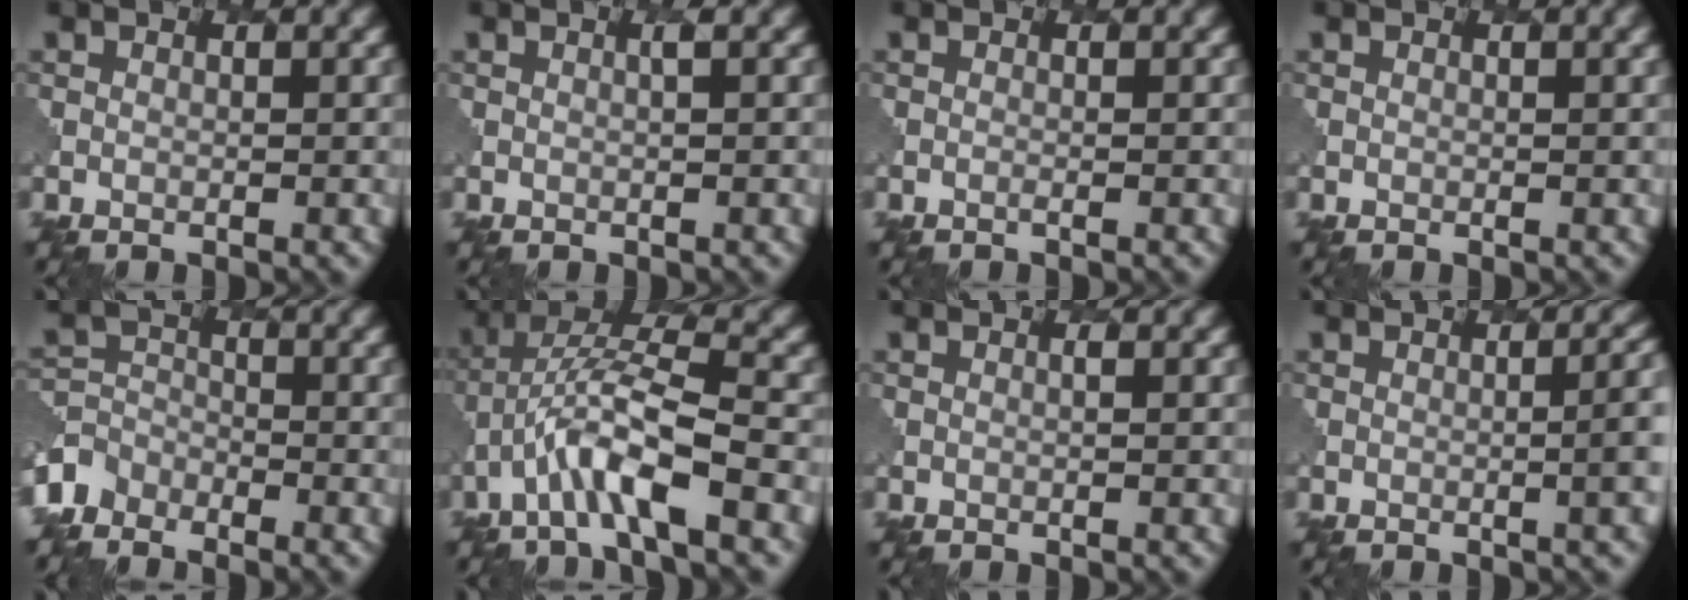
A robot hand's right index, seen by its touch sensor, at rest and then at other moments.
{"total": 1.0, "force": [0.4, 0.2, 0.9], "torque": [-0.007, 0.004, 0.005]}
{"total": 0.0}
{"total": 1.0, "force": [0.3, 0.4, 0.9], "torque": [-0.007, -0.001, 0.000]}
{"total": 3.6, "force": [-3.1, 1.8, 0.1], "torque": [0.000, -0.006, -0.070]}
{"total": 6.9, "force": [-3.0, 1.6, 6.0], "torque": [-0.113, 0.013, -0.060]}
{"total": 0.5, "force": [0.1, 0.1, 0.5], "torque": [-0.002, 0.005, 0.001]}
{"total": 4.6, "force": [-0.3, 1.6, 4.3], "torque": [-0.023, 0.010, -0.005]}